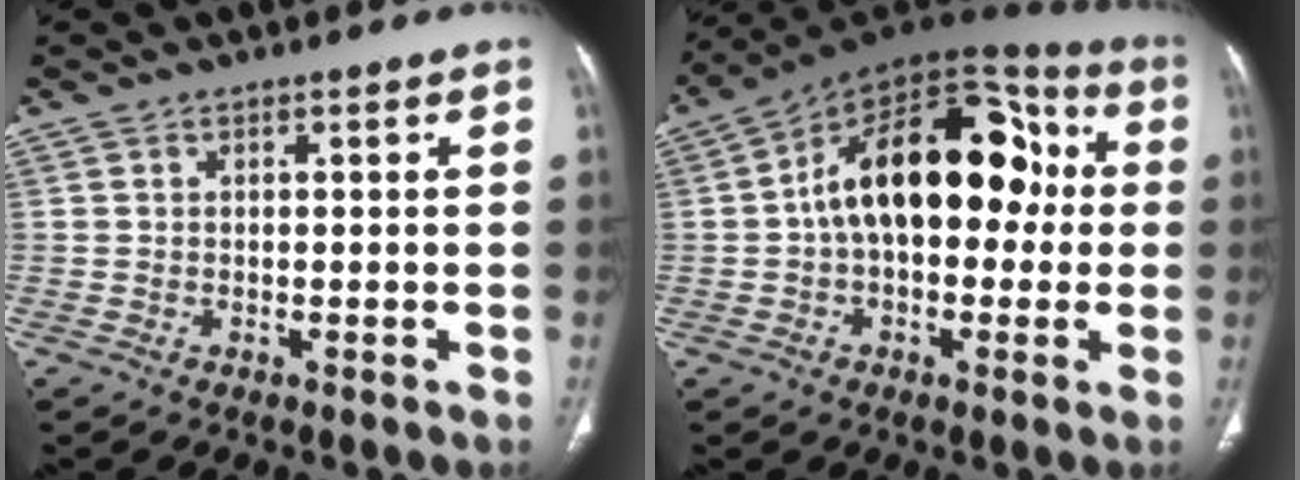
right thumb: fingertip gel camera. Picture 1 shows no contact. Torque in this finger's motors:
{"motor_torque": [2.51, 2.49, 1.81, -0.39, 0.21]}